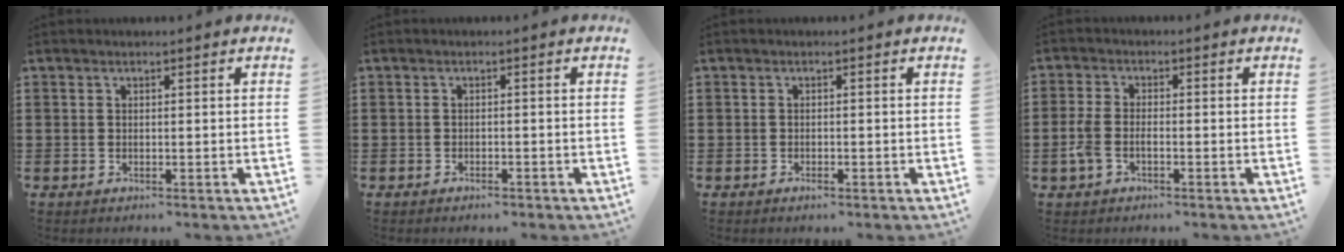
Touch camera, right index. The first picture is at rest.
{"total": 0.9, "force": [-0.8, 0.2, 0.2], "torque": [-0.007, 0.000, -0.017]}
{"total": 0.8, "force": [-0.6, 0.3, 0.4], "torque": [-0.011, -0.003, -0.011]}
{"total": 3.1, "force": [-1.2, 1.6, 2.4], "torque": [-0.066, -0.005, -0.030]}